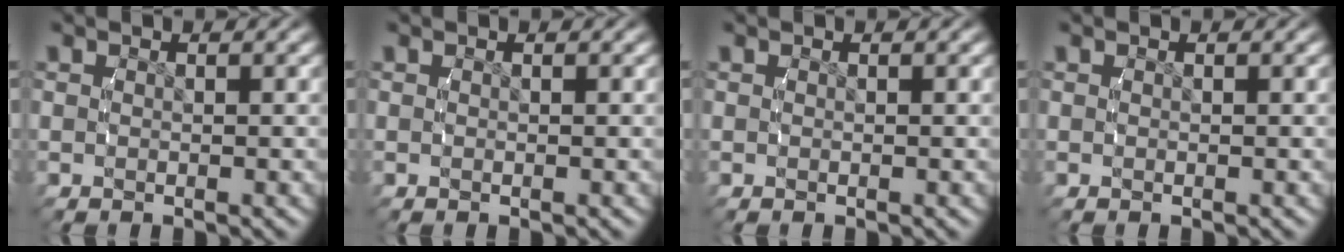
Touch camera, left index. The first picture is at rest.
{"total": 0.0}
{"total": 0.0}
{"total": 0.0}